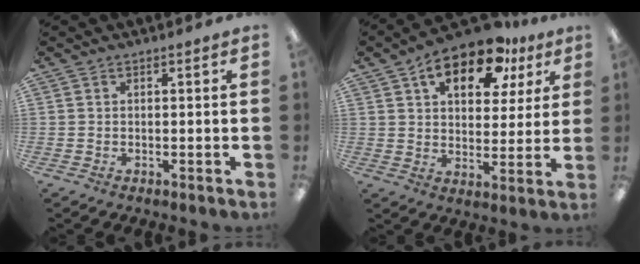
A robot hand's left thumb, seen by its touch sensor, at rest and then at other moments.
{"total": 14.7, "force": [9.0, 7.7, 8.7], "torque": [-0.125, -0.040, 0.153]}